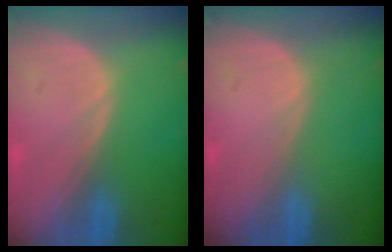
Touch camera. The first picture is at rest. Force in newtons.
{"total": 0.0}